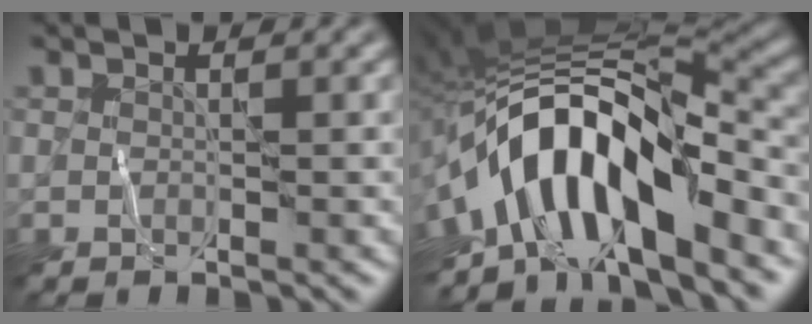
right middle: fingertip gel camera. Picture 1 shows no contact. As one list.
[{"total": 12.3, "force": [-5.2, 4.6, 10.1], "torque": [-0.146, 0.013, -0.092]}]